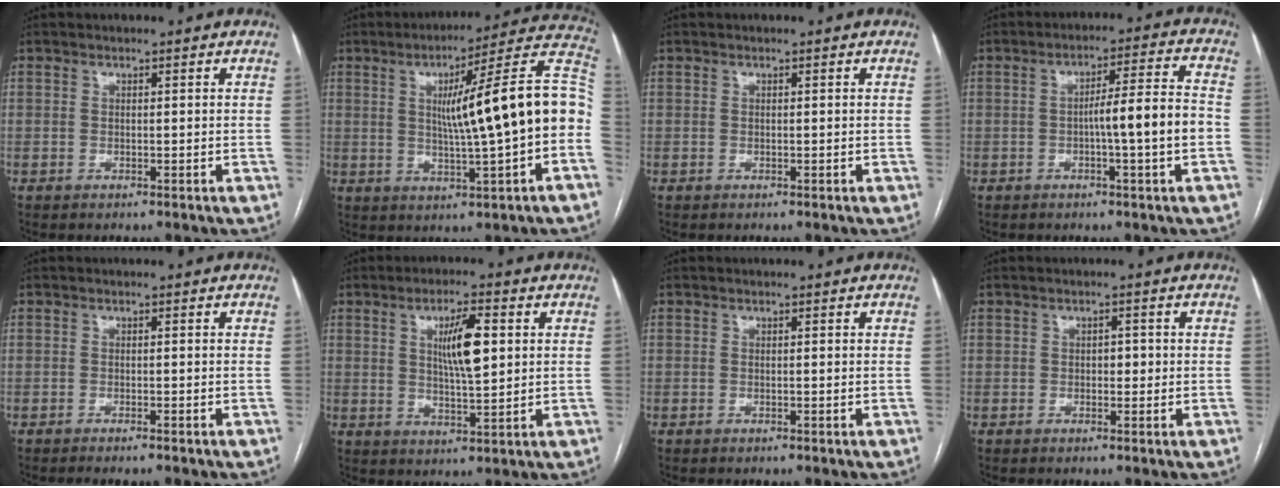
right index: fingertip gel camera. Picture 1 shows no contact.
{"total": 18.4, "force": [0.2, 0.4, 18.4], "torque": [-0.248, 0.031, -0.001]}
{"total": 0.0}
{"total": 8.6, "force": [-1.7, -0.3, 8.4], "torque": [-0.130, 0.014, -0.027]}
{"total": 2.4, "force": [-2.1, -0.2, 1.2], "torque": [-0.013, -0.003, -0.028]}
{"total": 7.7, "force": [1.9, 1.3, 7.3], "torque": [-0.126, 0.001, 0.034]}
{"total": 0.0}
{"total": 1.6, "force": [-0.1, 0.9, 1.3], "torque": [-0.014, 0.004, -0.004]}